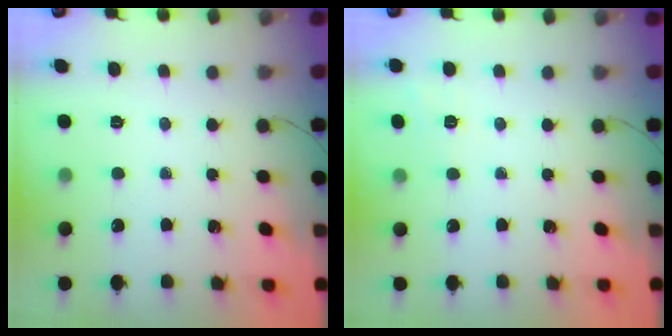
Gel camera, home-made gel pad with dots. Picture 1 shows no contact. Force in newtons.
{"total": 5.0, "press": 4.8, "slide": 1.5}